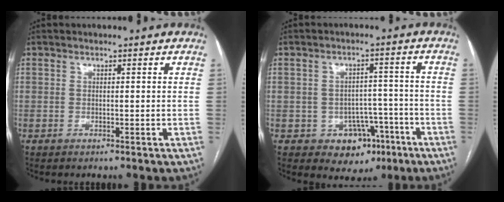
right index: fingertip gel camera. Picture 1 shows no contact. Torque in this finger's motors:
{"motor_torque": [-0.27, -0.22, 0.06, -0.02]}